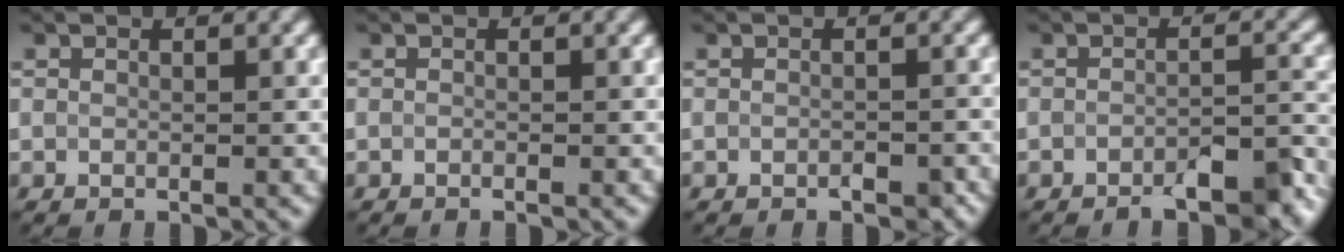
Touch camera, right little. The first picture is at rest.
{"total": 0.6, "force": [-0.6, 0.2, 0.2], "torque": [0.003, -0.007, -0.012]}
{"total": 1.6, "force": [-1.5, 0.3, 0.4], "torque": [-0.012, -0.005, -0.021]}
{"total": 4.9, "force": [-4.2, 0.9, 2.4], "torque": [-0.030, 0.004, -0.056]}